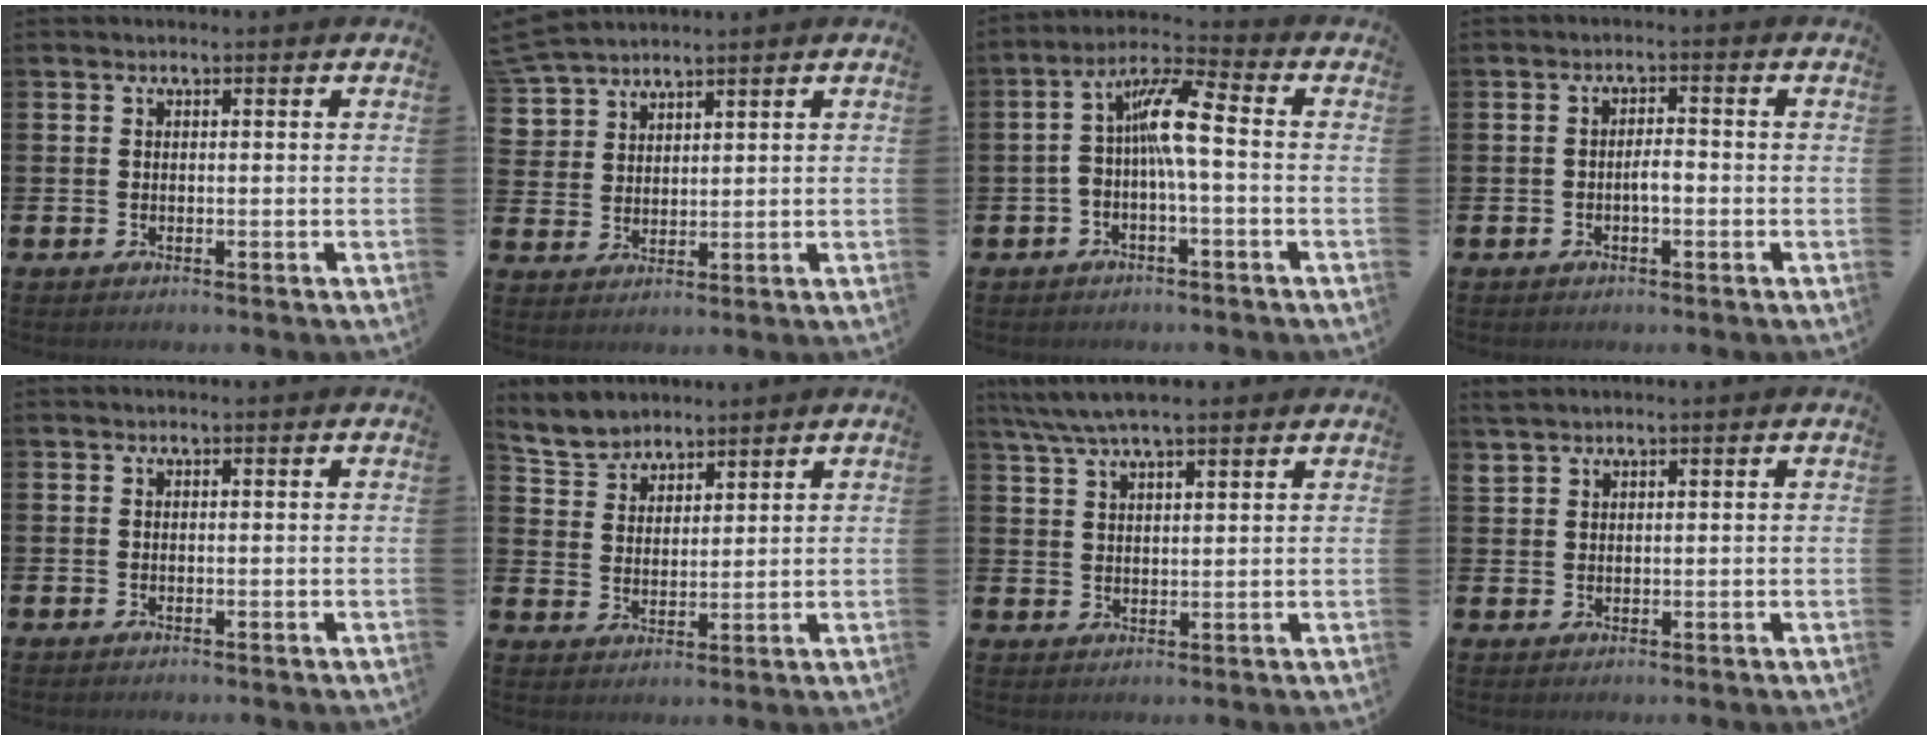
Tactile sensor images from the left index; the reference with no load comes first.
{"total": 5.0, "force": [4.8, 1.4, 0.2], "torque": [-0.021, -0.019, 0.091]}
{"total": 7.7, "force": [0.1, 2.0, 7.4], "torque": [-0.149, 0.000, -0.003]}
{"total": 1.9, "force": [-0.6, 0.7, 1.6], "torque": [-0.024, 0.002, -0.014]}
{"total": 0.0}
{"total": 4.6, "force": [4.4, 1.3, -0.4], "torque": [-0.011, -0.020, 0.080]}
{"total": 6.1, "force": [5.4, 1.2, 2.7], "torque": [-0.065, -0.013, 0.098]}
{"total": 2.0, "force": [2.0, 0.5, 0.0], "torque": [0.005, -0.005, 0.036]}